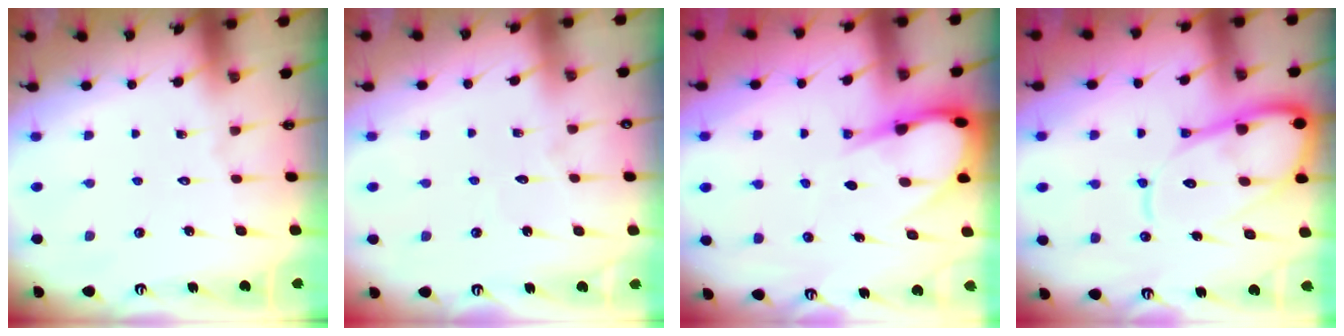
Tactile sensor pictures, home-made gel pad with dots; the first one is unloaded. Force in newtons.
{"total": 3.1, "press": 3.1, "slide": 0.3}
{"total": 8.3, "press": 8.2, "slide": 0.9}
{"total": 14.8, "press": 14.7, "slide": 1.5}